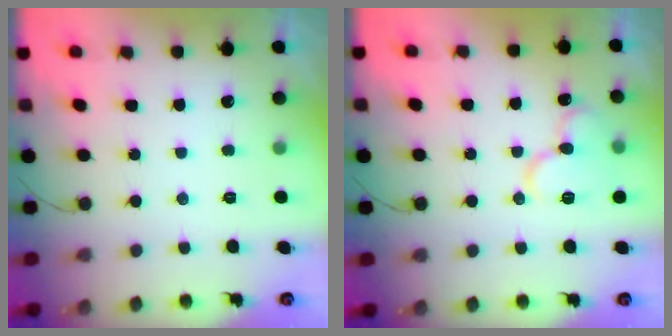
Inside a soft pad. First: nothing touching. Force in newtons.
{"total": 12.4, "press": 12.3, "slide": 1.5}